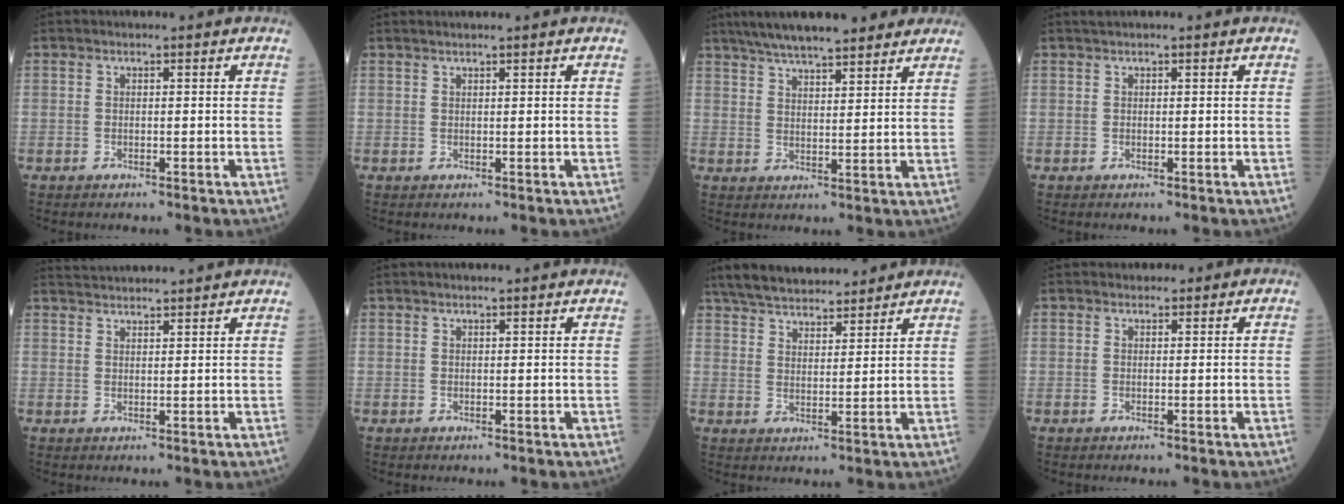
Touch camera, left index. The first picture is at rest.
{"total": 2.0, "force": [1.7, -0.3, 0.9], "torque": [-0.010, 0.017, 0.034]}
{"total": 14.6, "force": [12.3, 2.9, 7.4], "torque": [-0.123, 0.031, 0.183]}
{"total": 0.7, "force": [0.6, -0.1, 0.3], "torque": [-0.011, 0.010, 0.015]}
{"total": 6.4, "force": [6.2, -0.4, 1.5], "torque": [-0.031, 0.032, 0.097]}
{"total": 2.4, "force": [2.3, 0.1, 0.9], "torque": [-0.009, 0.020, 0.031]}
{"total": 14.5, "force": [13.0, 3.3, 5.5], "torque": [-0.098, 0.033, 0.211]}
{"total": 1.1, "force": [0.7, 0.9, 0.2], "torque": [0.003, 0.000, 0.005]}